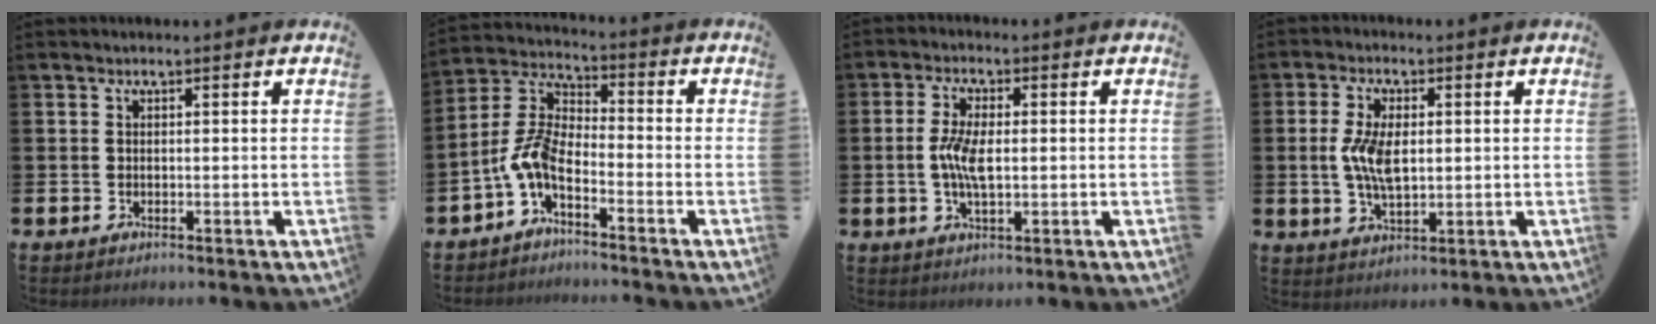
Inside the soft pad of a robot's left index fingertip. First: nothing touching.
{"total": 5.4, "force": [-2.6, 2.3, 4.2], "torque": [-0.114, -0.027, -0.062]}
{"total": 5.3, "force": [0.1, 2.1, 4.8], "torque": [-0.097, -0.003, -0.006]}
{"total": 6.6, "force": [0.9, 3.2, 5.7], "torque": [-0.102, 0.001, 0.010]}